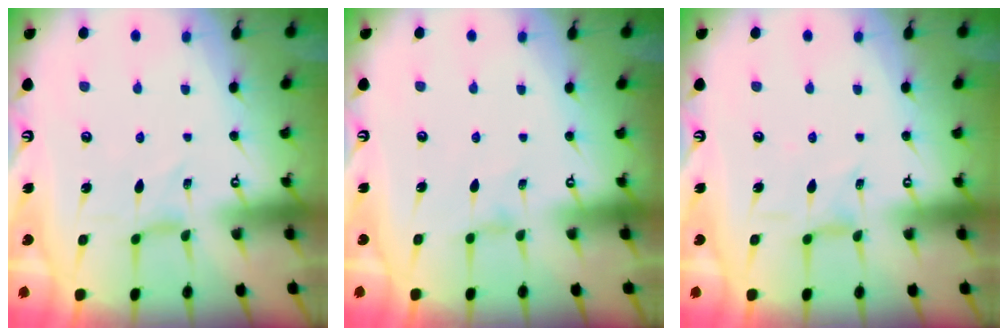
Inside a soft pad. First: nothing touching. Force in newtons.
{"total": 1.2, "press": 1.1, "slide": 0.3}
{"total": 2.3, "press": 2.3, "slide": 0.5}